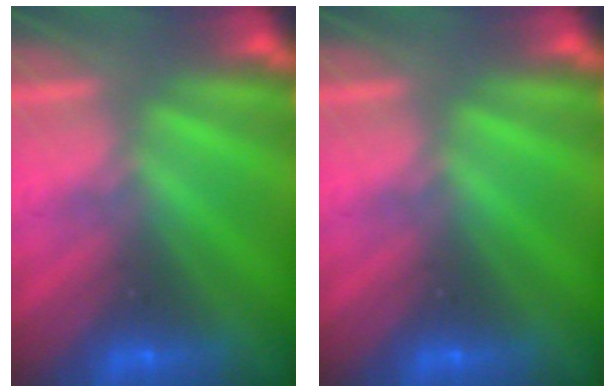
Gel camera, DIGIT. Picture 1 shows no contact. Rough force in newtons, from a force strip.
{"total": 0.0}